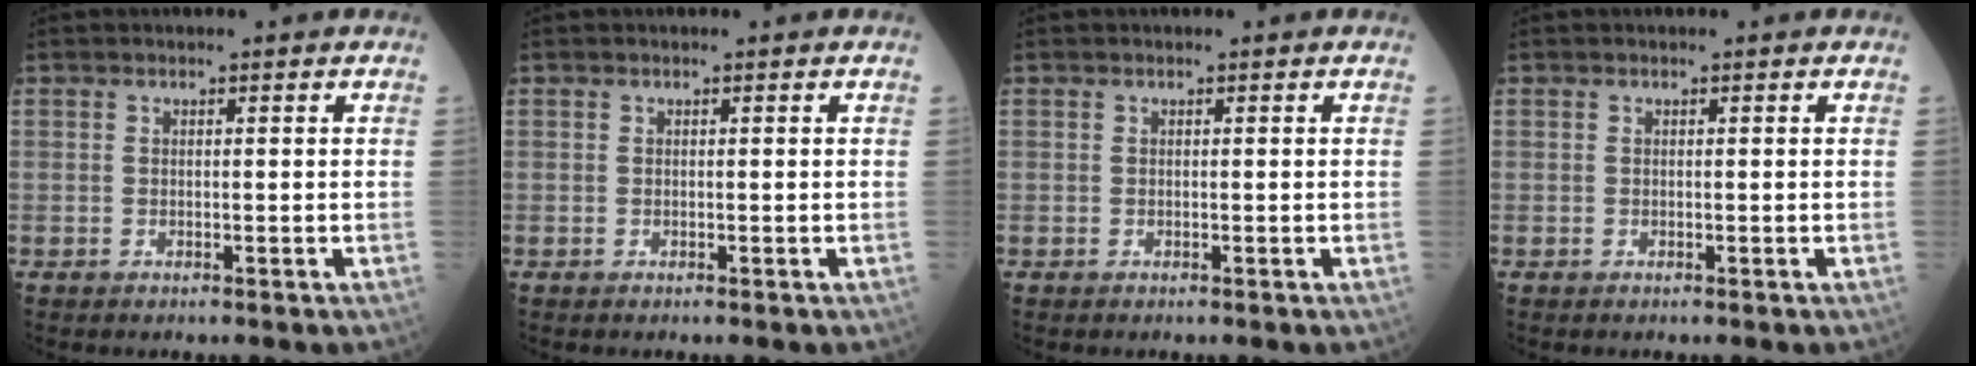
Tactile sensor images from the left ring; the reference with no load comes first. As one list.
[{"total": 0.0}, {"total": 0.0}, {"total": 0.0}]